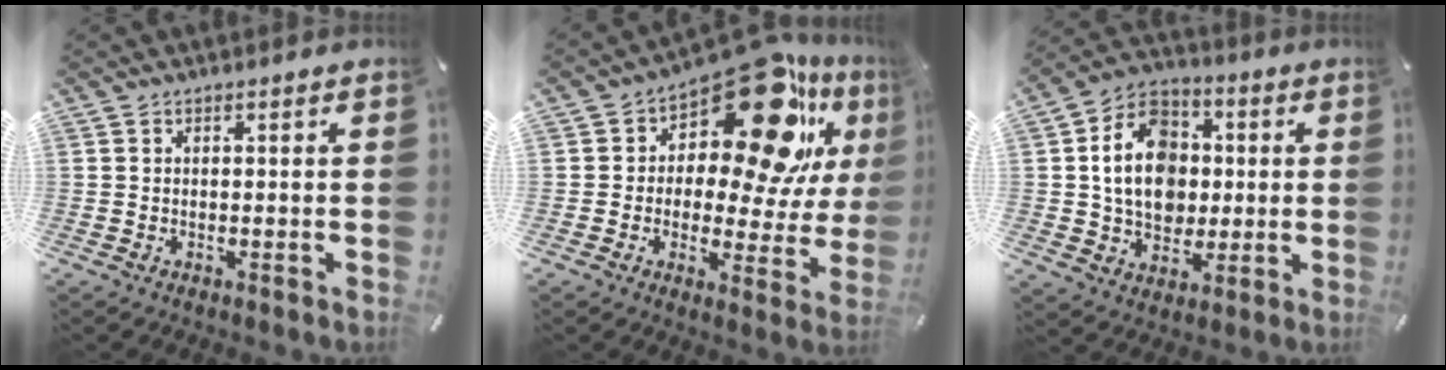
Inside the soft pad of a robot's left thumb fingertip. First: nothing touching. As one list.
[{"total": 20.7, "force": [12.0, 9.2, 14.2], "torque": [-0.196, -0.096, 0.197]}, {"total": 14.7, "force": [0.2, 12.3, 8.1], "torque": [-0.161, 0.017, 0.004]}]